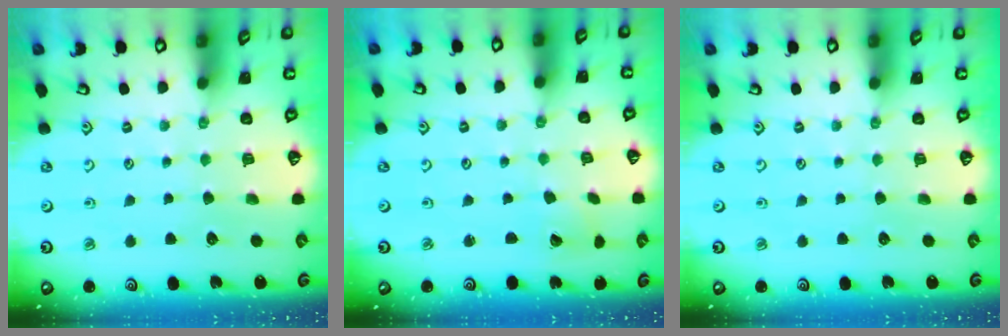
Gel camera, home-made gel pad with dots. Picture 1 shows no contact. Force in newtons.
{"total": 1.9, "press": 1.9, "slide": 0.2}
{"total": 0.0}